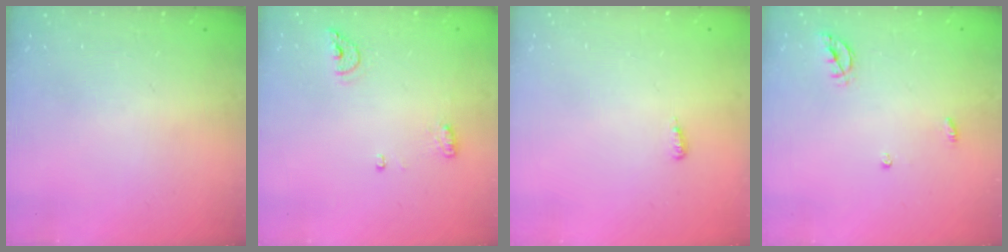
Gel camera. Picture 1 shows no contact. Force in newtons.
{"total": 6.6, "press": 6.5, "slide": 1.0}
{"total": 3.6, "press": 2.7, "slide": 2.5}
{"total": 5.5, "press": 5.5, "slide": 0.2}